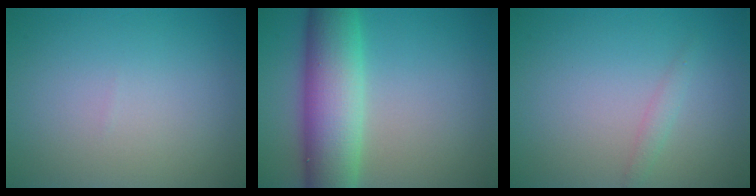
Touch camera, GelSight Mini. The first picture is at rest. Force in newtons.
{"total": 8.9, "press": 8.9, "slide": 0.5}
{"total": 1.0, "press": 1.0, "slide": 0.0}